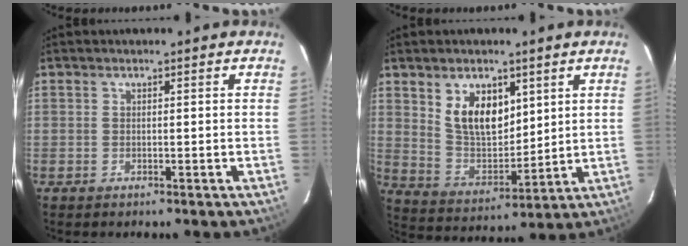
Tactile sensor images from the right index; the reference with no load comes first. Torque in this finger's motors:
{"motor_torque": [0.32, 0.36, 0.17, 0.07]}